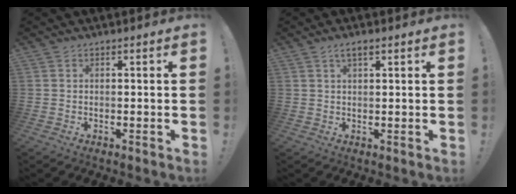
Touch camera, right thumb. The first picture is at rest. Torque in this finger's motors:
{"motor_torque": [-0.02, 0.51, 0.31, -0.23, -0.10]}